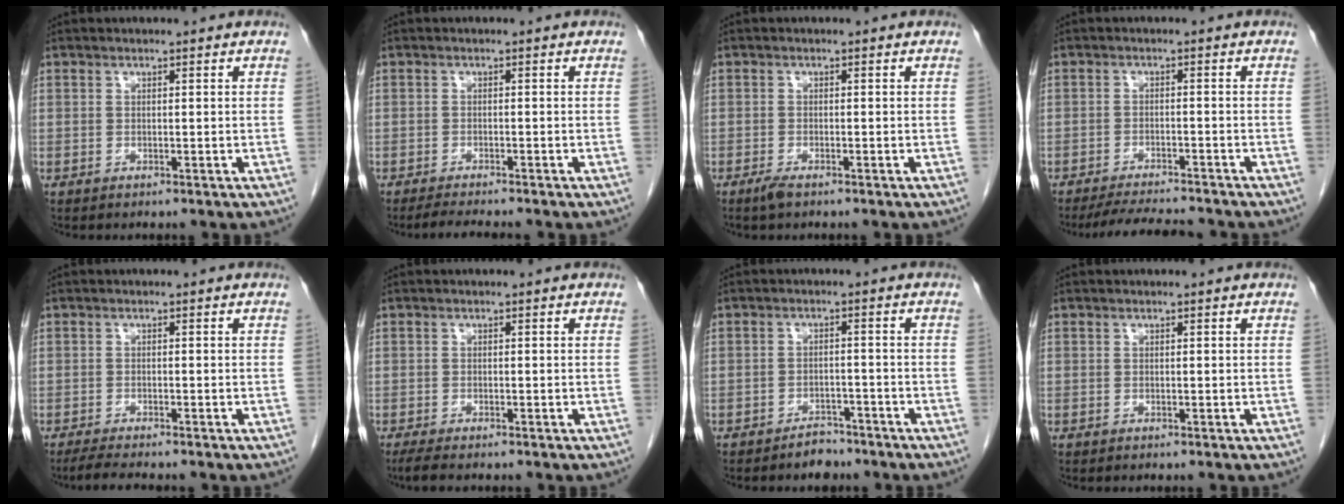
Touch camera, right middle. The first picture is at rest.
{"total": 3.8, "force": [-3.3, -0.1, 1.7], "torque": [-0.028, -0.011, -0.051]}
{"total": 1.6, "force": [-1.2, 0.3, 1.0], "torque": [-0.027, -0.004, -0.022]}
{"total": 8.2, "force": [-7.7, 0.7, 2.8], "torque": [-0.045, -0.010, -0.116]}
{"total": 4.0, "force": [-3.4, 0.2, 2.0], "torque": [-0.037, -0.011, -0.053]}
{"total": 2.6, "force": [-2.0, 0.4, 1.5], "torque": [-0.032, -0.009, -0.031]}
{"total": 3.3, "force": [-2.8, 1.5, 0.8], "torque": [-0.016, 0.005, -0.039]}
{"total": 0.0}